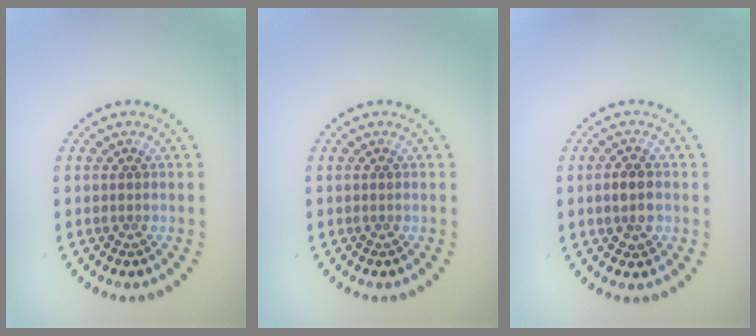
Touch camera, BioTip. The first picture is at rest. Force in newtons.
{"total": 0.0}
{"total": 2.5, "press": 2.5, "slide": 0.4}